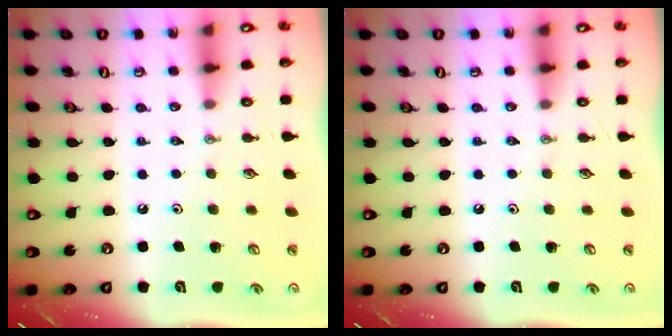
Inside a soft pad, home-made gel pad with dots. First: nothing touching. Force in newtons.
{"total": 0.0}